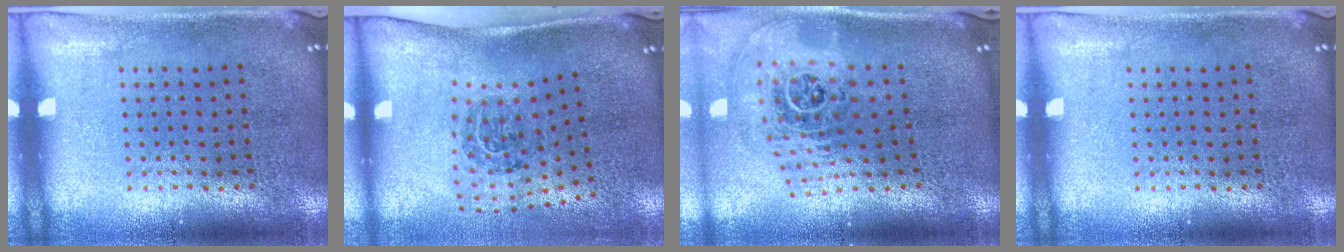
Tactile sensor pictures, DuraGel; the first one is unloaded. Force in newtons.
{"total": 1.7, "press": 1.1, "slide": 1.3}
{"total": 2.8, "press": 1.8, "slide": 2.1}
{"total": 0.0}